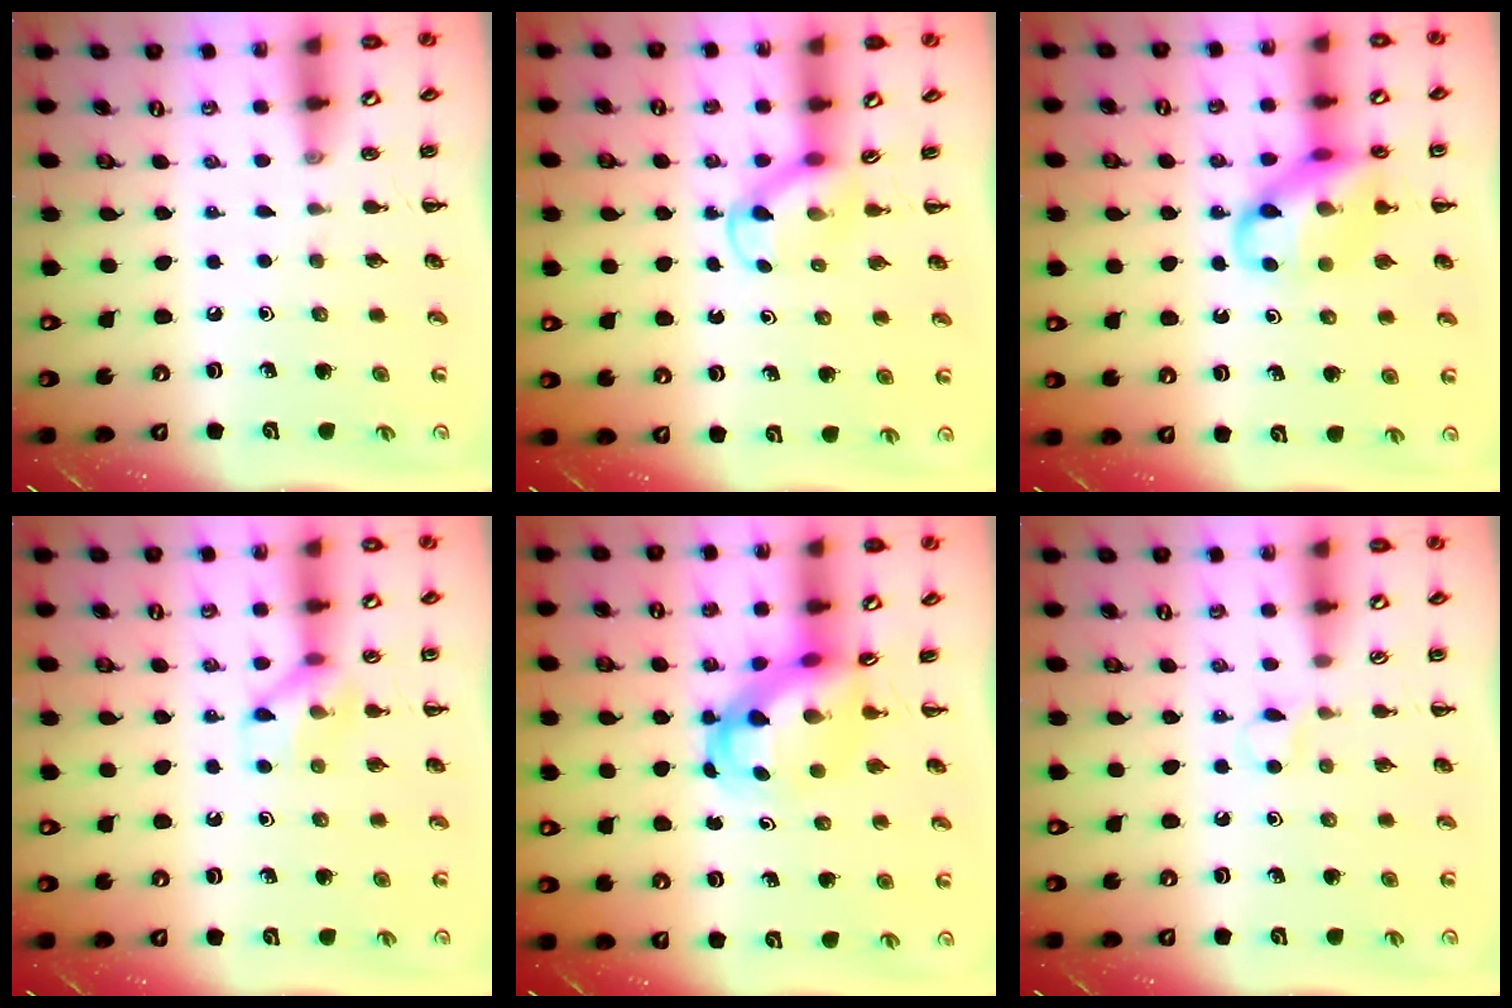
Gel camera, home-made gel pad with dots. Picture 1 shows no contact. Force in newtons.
{"total": 3.9, "press": 3.6, "slide": 1.4}
{"total": 14.3, "press": 14.1, "slide": 2.3}
{"total": 8.7, "press": 8.7, "slide": 0.5}
{"total": 4.6, "press": 4.4, "slide": 1.1}
{"total": 3.2, "press": 3.0, "slide": 1.1}